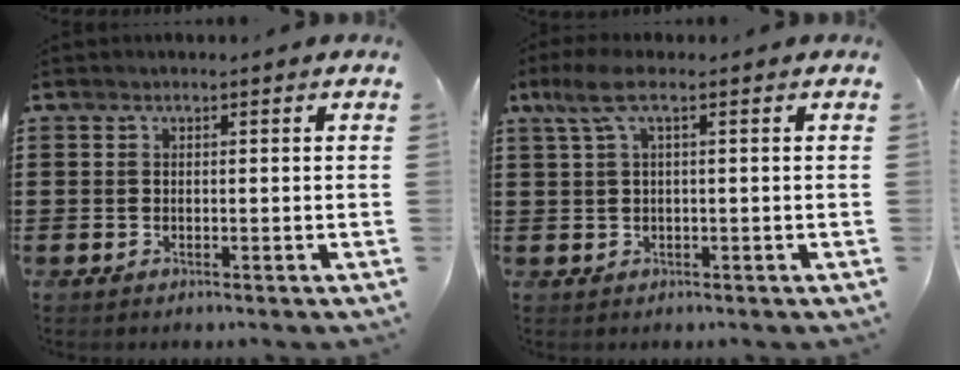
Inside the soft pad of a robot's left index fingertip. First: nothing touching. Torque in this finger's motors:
{"motor_torque": [1.00, -1.14, 0.23, 0.08]}